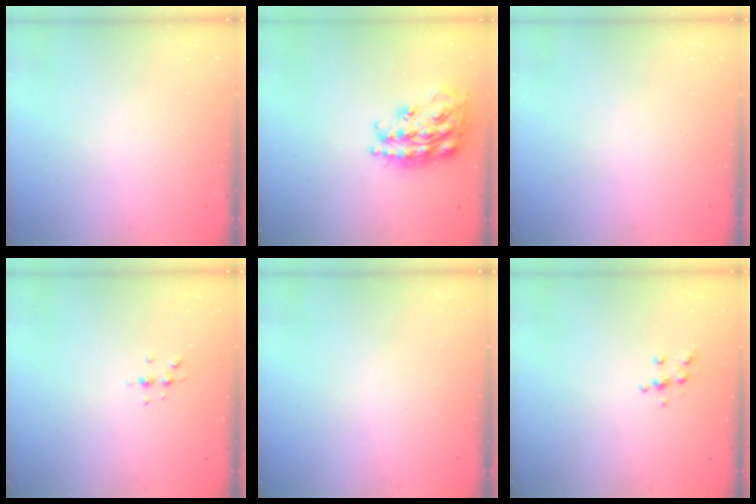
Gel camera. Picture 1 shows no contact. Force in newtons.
{"total": 22.0, "press": 21.9, "slide": 1.4}
{"total": 0.6, "press": 0.0, "slide": 0.6}
{"total": 4.4, "press": 4.3, "slide": 0.6}
{"total": 0.0}
{"total": 5.2, "press": 5.2, "slide": 0.6}